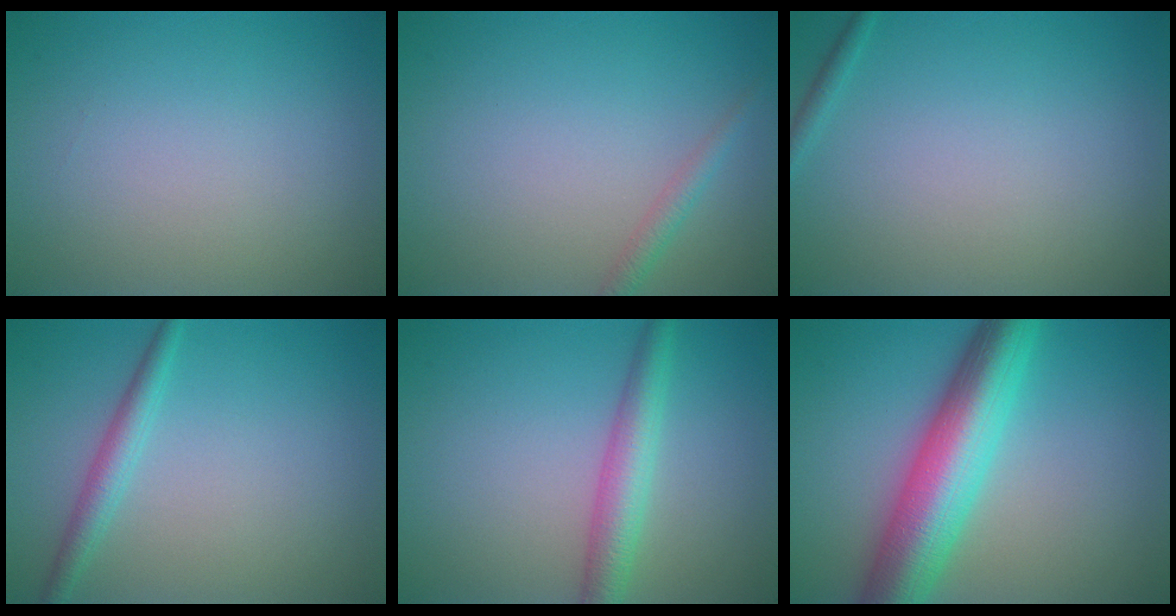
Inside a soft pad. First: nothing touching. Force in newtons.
{"total": 1.4, "press": 1.4, "slide": 0.0}
{"total": 0.8, "press": 0.8, "slide": 0.0}
{"total": 2.1, "press": 2.1, "slide": 0.1}
{"total": 3.6, "press": 3.6, "slide": 0.1}
{"total": 9.2, "press": 9.2, "slide": 0.4}